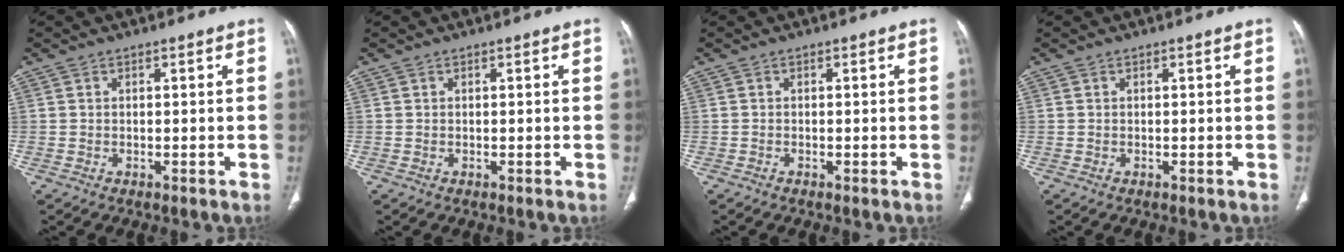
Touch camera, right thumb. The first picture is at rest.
{"total": 0.0}
{"total": 0.0}
{"total": 0.0}